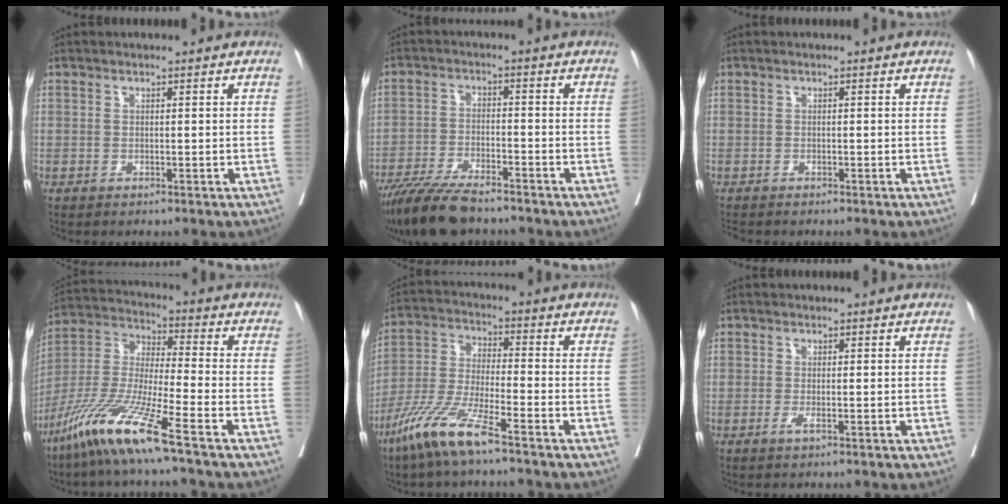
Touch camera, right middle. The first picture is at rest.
{"total": 10.0, "force": [-8.6, 1.6, 5.0], "torque": [-0.085, -0.028, -0.149]}
{"total": 2.6, "force": [-2.4, 0.6, 1.0], "torque": [-0.016, -0.006, -0.034]}
{"total": 14.3, "force": [-9.1, -0.4, 11.1], "torque": [-0.238, -0.035, -0.179]}
{"total": 10.2, "force": [-6.9, 0.5, 7.5], "torque": [-0.162, -0.024, -0.144]}
{"total": 0.9, "force": [-0.4, 0.0, 0.8], "torque": [-0.015, -0.003, -0.008]}